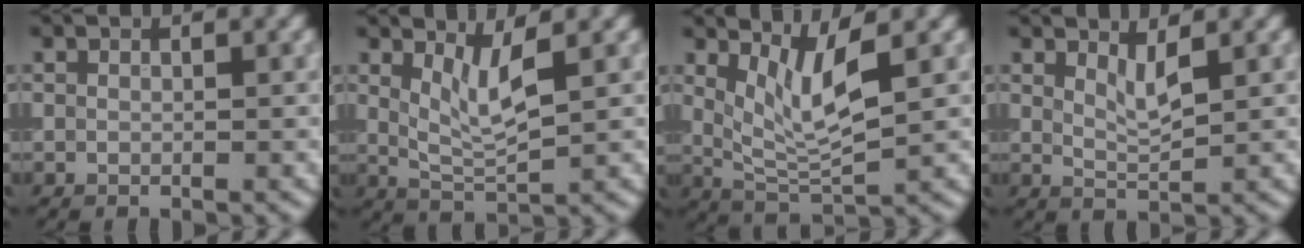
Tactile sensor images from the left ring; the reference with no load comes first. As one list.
[{"total": 3.4, "force": [1.4, 0.9, 3.0], "torque": [-0.062, -0.011, 0.033]}, {"total": 4.7, "force": [1.8, 1.2, 4.1], "torque": [-0.086, -0.011, 0.045]}, {"total": 1.9, "force": [1.2, 0.5, 1.4], "torque": [-0.028, -0.008, 0.024]}]